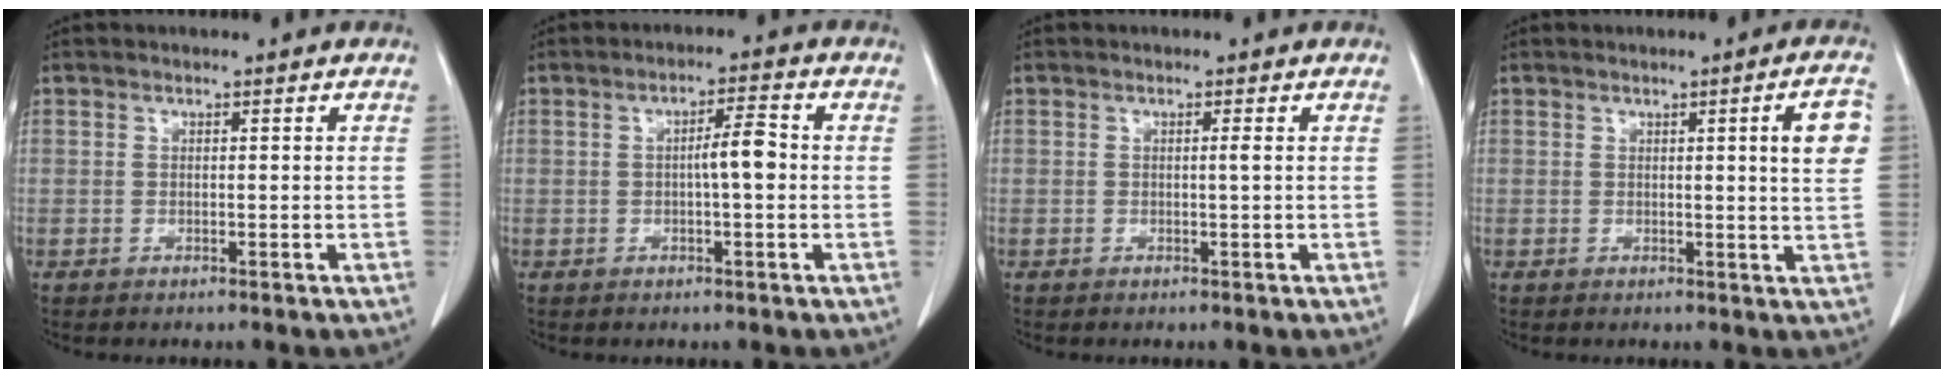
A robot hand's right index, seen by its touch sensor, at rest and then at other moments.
{"total": 4.2, "force": [-0.2, 0.5, 4.1], "torque": [-0.068, 0.008, -0.004]}
{"total": 0.7, "force": [0.0, -0.2, 0.6], "torque": [-0.008, -0.001, 0.000]}
{"total": 5.0, "force": [1.2, 0.0, 4.9], "torque": [-0.060, -0.004, 0.013]}